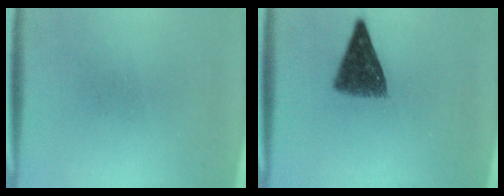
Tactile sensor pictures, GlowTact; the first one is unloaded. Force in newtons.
{"total": 8.0}